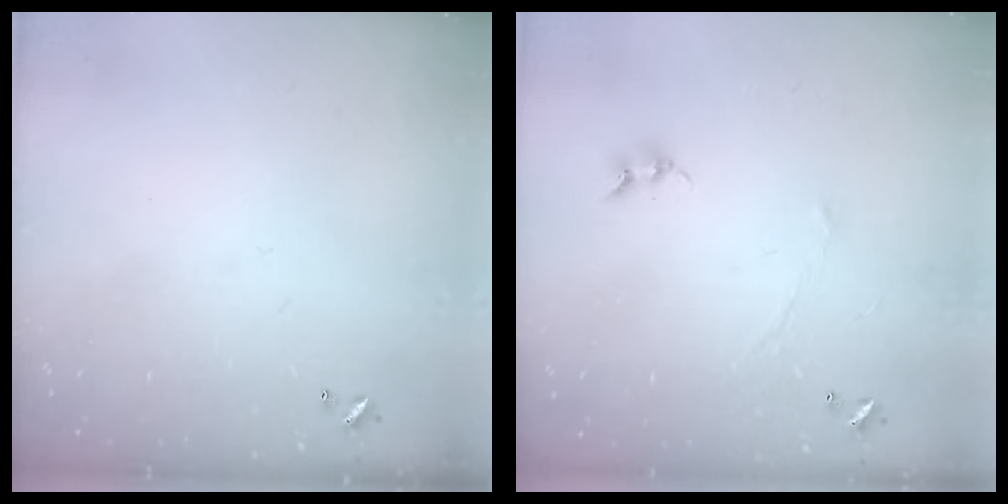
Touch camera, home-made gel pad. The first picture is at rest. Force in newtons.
{"total": 1.3, "press": 1.2, "slide": 0.5}